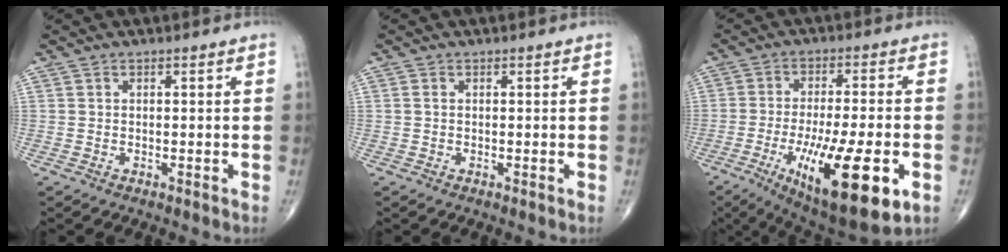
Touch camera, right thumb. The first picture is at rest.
{"total": 0.0}
{"total": 20.3, "force": [-7.0, 5.7, 18.2], "torque": [-0.288, -0.007, -0.095]}